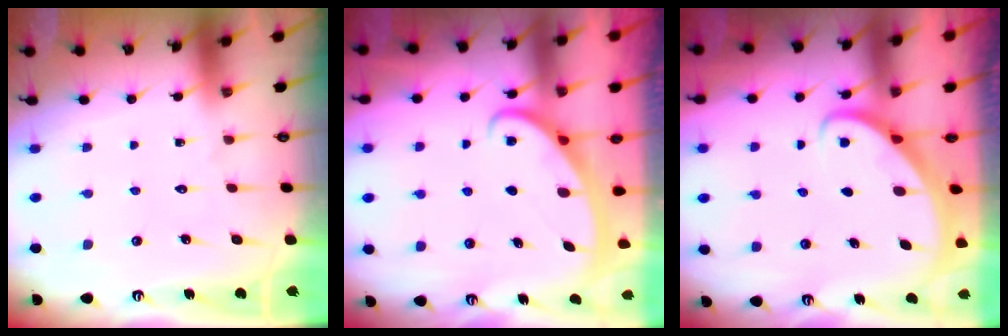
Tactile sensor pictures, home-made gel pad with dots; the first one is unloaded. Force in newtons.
{"total": 2.6, "press": 2.5, "slide": 0.4}
{"total": 2.8, "press": 2.8, "slide": 0.3}